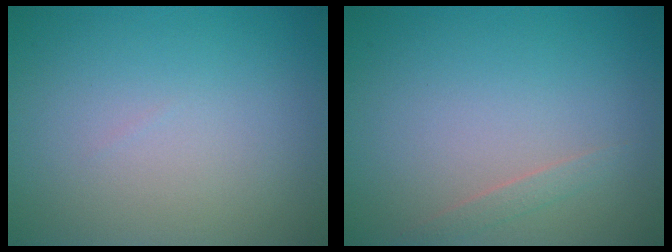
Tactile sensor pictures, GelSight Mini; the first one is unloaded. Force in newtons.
{"total": 0.8, "press": 0.8, "slide": 0.0}